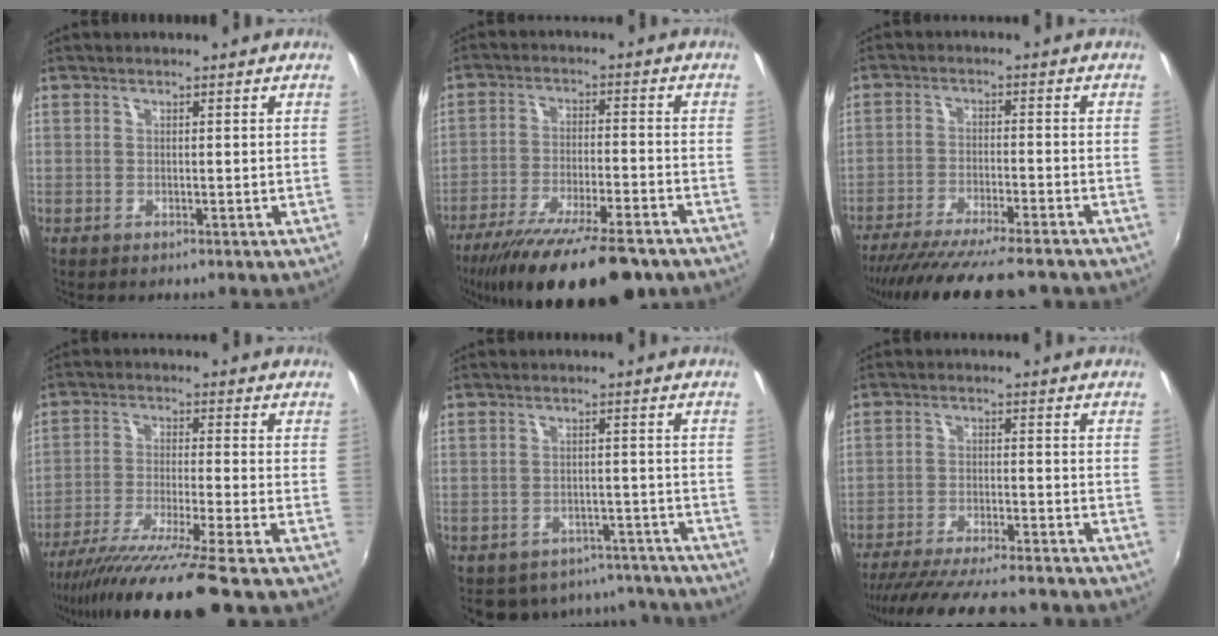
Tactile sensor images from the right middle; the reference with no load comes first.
{"total": 19.6, "force": [-15.1, 4.0, 11.8], "torque": [-0.222, -0.045, -0.236]}
{"total": 16.2, "force": [-14.1, 1.7, 7.7], "torque": [-0.150, -0.033, -0.219]}
{"total": 13.5, "force": [-11.2, -2.1, 7.3], "torque": [-0.147, -0.038, -0.191]}
{"total": 12.4, "force": [-10.6, 5.9, 2.6], "torque": [-0.057, 0.023, -0.118]}
{"total": 17.3, "force": [-15.2, 2.6, 7.8], "torque": [-0.154, -0.024, -0.231]}